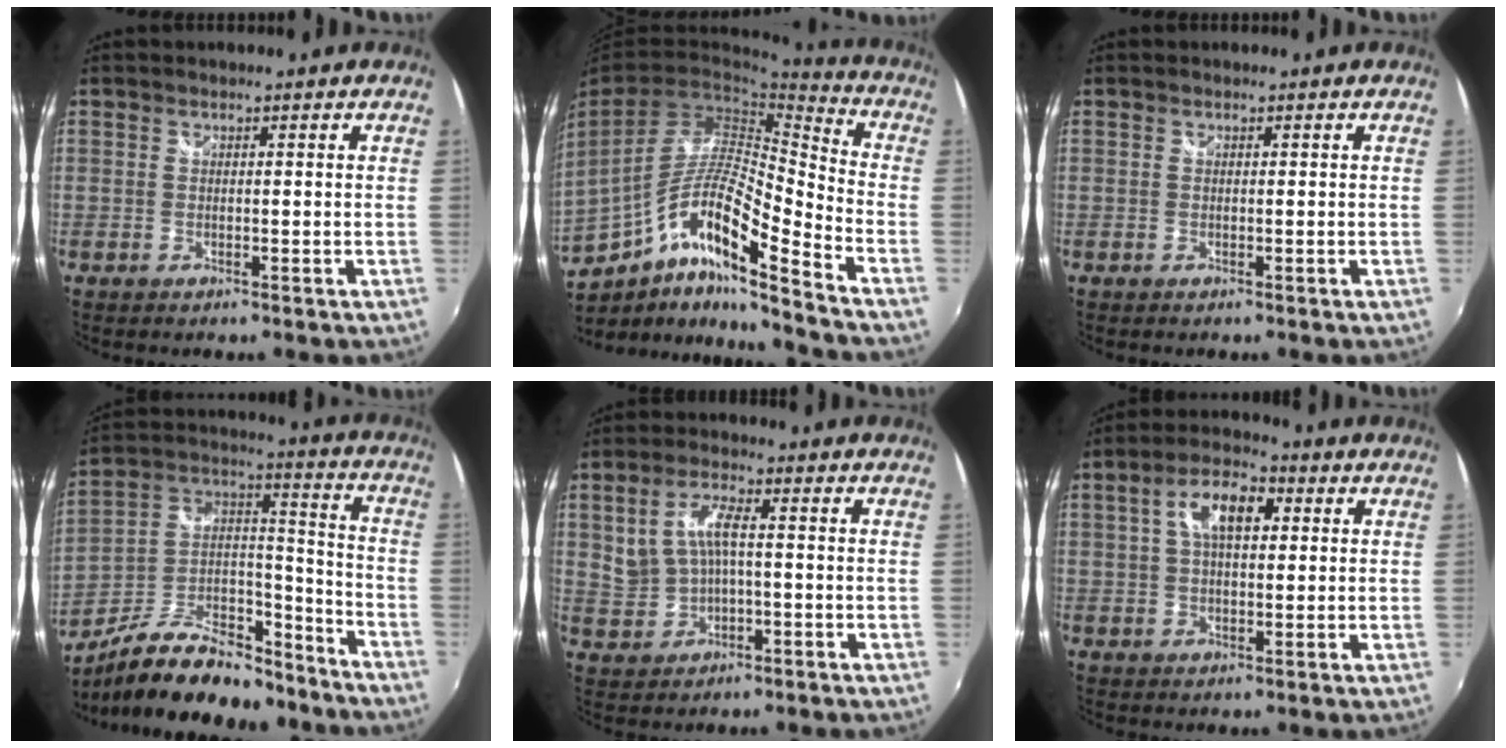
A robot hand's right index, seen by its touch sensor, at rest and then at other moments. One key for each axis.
{"total": 17.5, "fx": -8.8, "fy": 2.4, "fz": 15.0, "tx": -0.274, "ty": -0.026, "tz": -0.165}
{"total": 0.0}
{"total": 20.6, "fx": -14.9, "fy": 9.0, "fz": 11.0, "tx": -0.213, "ty": 0.032, "tz": -0.232}
{"total": 6.3, "fx": 0.1, "fy": 3.3, "fz": 5.4, "tx": -0.109, "ty": 0.005, "tz": 0.015}
{"total": 8.4, "fx": 2.2, "fy": 4.1, "fz": 6.9, "tx": -0.124, "ty": 0.022, "tz": 0.035}